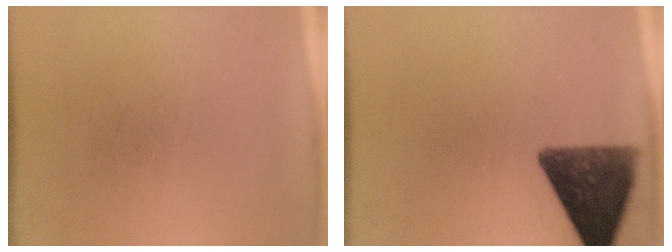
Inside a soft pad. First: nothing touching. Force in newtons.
{"total": 11.8}